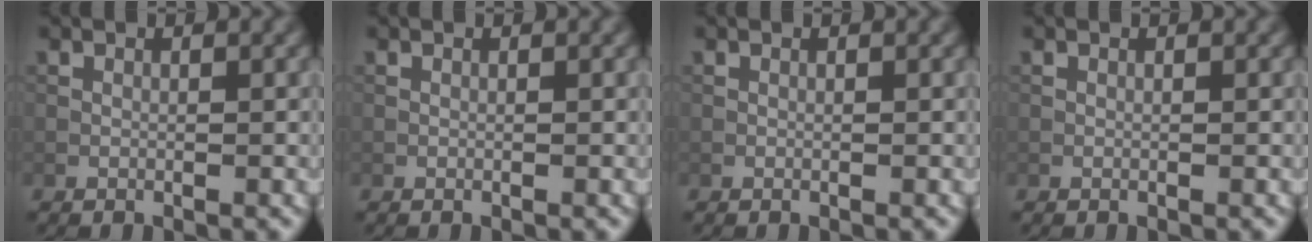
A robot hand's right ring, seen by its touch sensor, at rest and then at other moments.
{"total": 0.0}
{"total": 0.0}
{"total": 0.0}